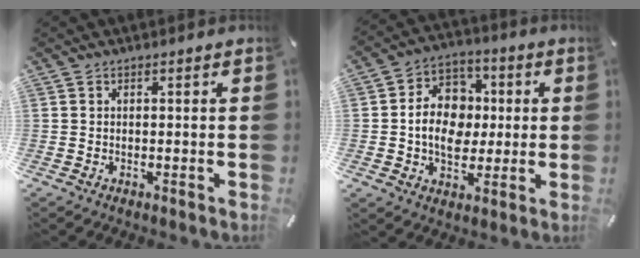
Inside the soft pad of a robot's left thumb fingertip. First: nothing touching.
{"total": 12.0, "force": [-0.6, 10.0, 6.7], "torque": [-0.114, 0.020, -0.007]}